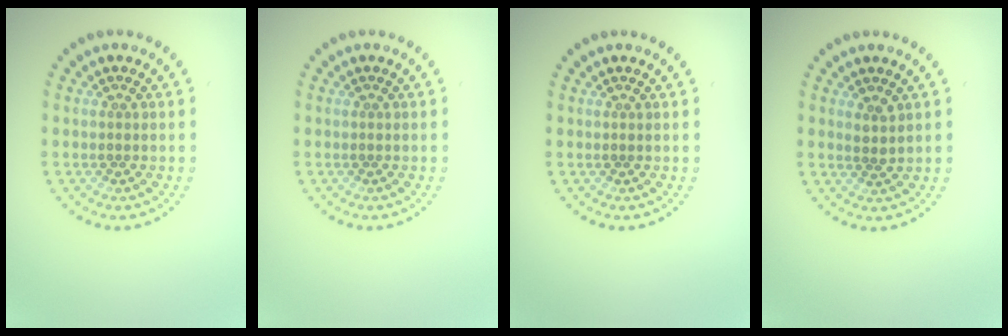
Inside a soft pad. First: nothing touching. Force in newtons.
{"total": 0.0}
{"total": 0.0}
{"total": 1.3, "press": 1.1, "slide": 0.7}